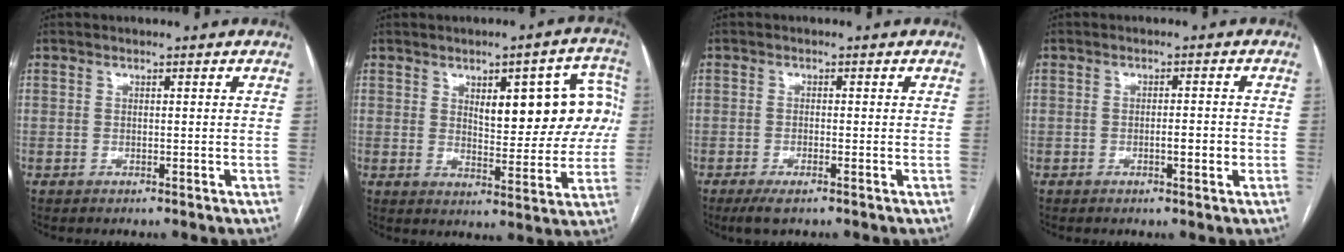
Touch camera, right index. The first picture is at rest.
{"total": 12.8, "force": [3.2, 4.9, 11.4], "torque": [-0.135, 0.030, 0.048]}
{"total": 2.8, "force": [-1.7, 0.4, 2.2], "torque": [-0.044, -0.008, -0.032]}
{"total": 2.6, "force": [-0.7, 0.6, 2.4], "torque": [-0.040, 0.001, -0.010]}